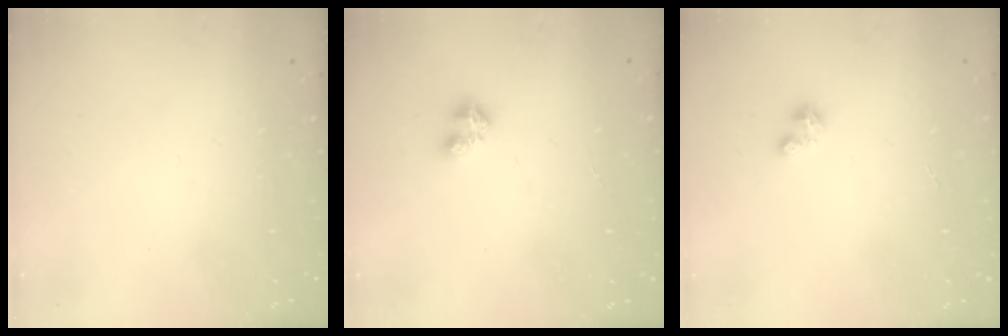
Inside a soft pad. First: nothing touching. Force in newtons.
{"total": 2.7, "press": 2.7, "slide": 0.3}
{"total": 0.9, "press": 0.9, "slide": 0.3}